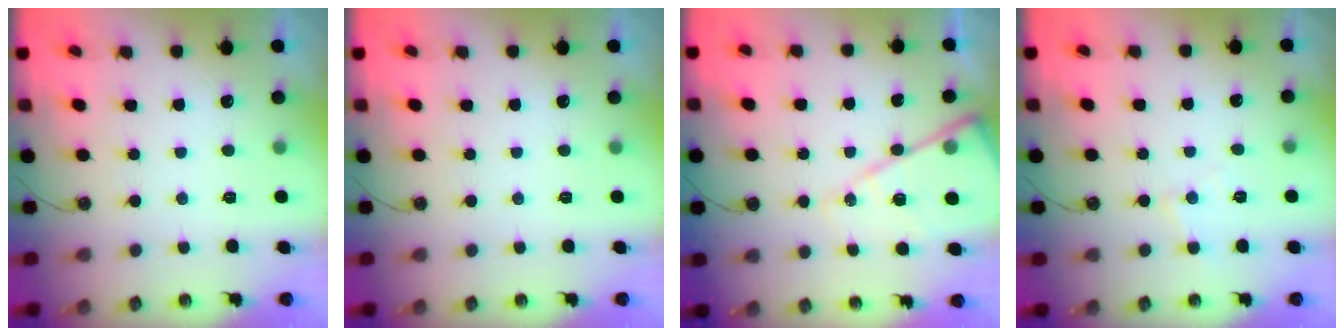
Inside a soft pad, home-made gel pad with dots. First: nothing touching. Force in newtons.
{"total": 0.0}
{"total": 15.0, "press": 15.0, "slide": 1.5}
{"total": 6.0, "press": 6.0, "slide": 0.6}